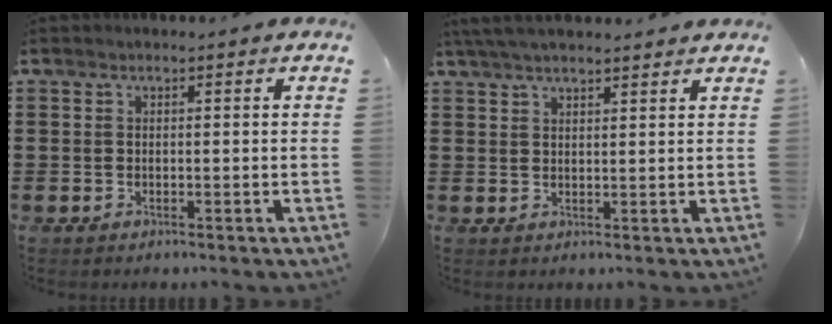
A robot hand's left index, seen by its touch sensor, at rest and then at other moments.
{"total": 3.8, "force": [3.4, 0.4, 1.7], "torque": [-0.041, 0.000, 0.064]}